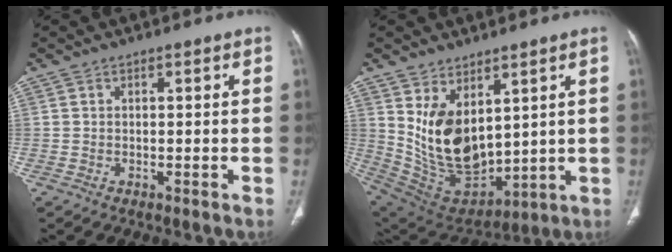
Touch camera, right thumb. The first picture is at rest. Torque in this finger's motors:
{"motor_torque": [-1.11, 1.80, 1.42, 0.10, 0.14]}